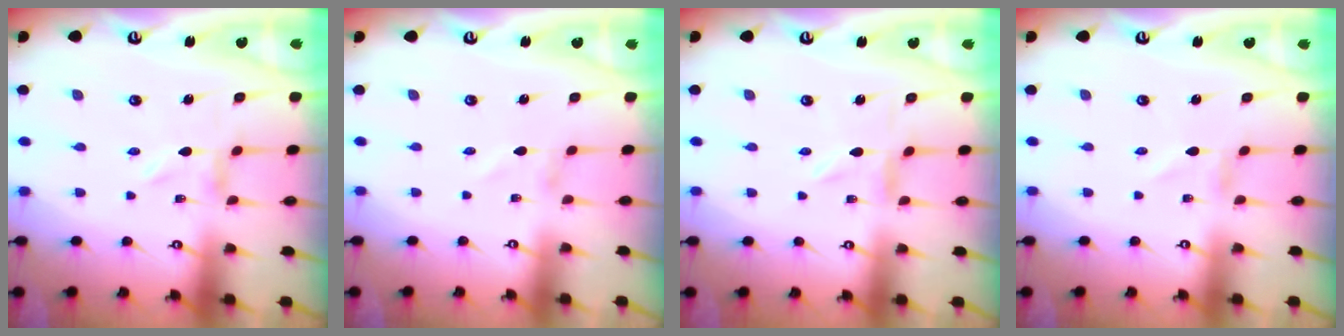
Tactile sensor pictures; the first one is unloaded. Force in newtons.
{"total": 1.3, "press": 1.2, "slide": 0.1}
{"total": 0.0}
{"total": 0.9, "press": 0.9, "slide": 0.1}